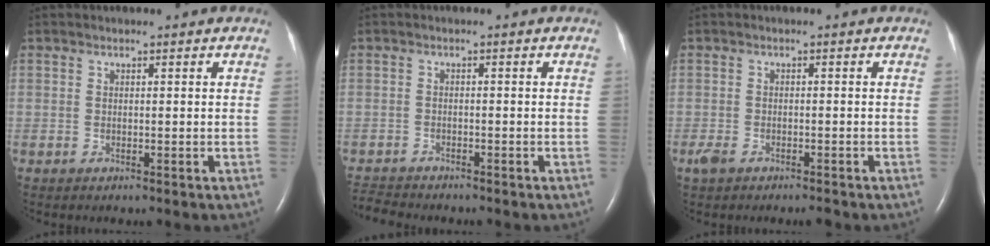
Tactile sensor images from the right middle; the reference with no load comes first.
{"total": 3.6, "force": [-3.6, 0.3, 0.3], "torque": [-0.006, -0.016, -0.064]}
{"total": 3.1, "force": [-2.2, 1.0, 1.9], "torque": [-0.044, -0.006, -0.035]}